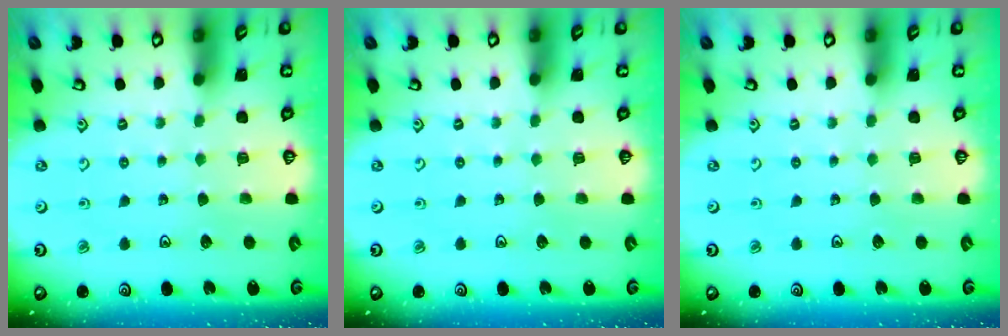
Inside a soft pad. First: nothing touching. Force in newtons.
{"total": 0.0}
{"total": 0.0}